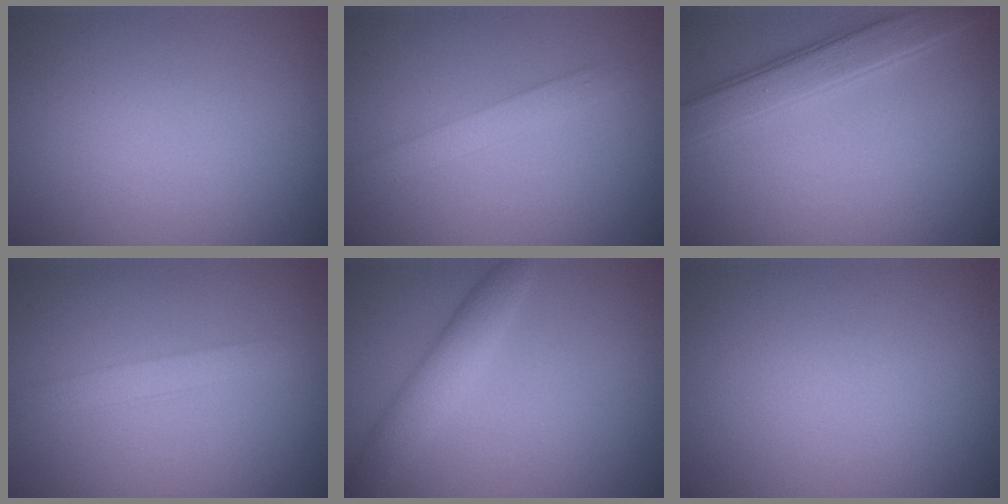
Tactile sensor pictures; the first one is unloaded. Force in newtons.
{"total": 2.0, "press": 2.0, "slide": 0.2}
{"total": 3.5, "press": 3.5, "slide": 0.2}
{"total": 1.7, "press": 1.7, "slide": 0.1}
{"total": 3.0, "press": 3.0, "slide": 0.1}
{"total": 0.0}